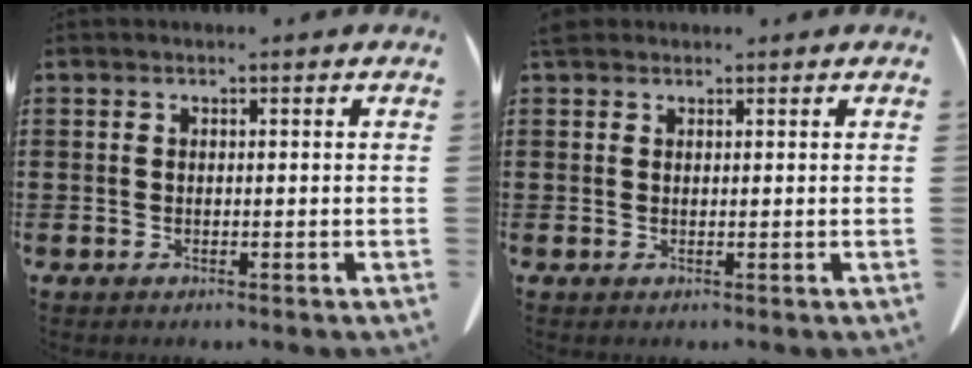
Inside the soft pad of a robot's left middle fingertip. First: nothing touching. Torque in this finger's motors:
{"motor_torque": [0.58, -0.04, 0.09, 0.04]}